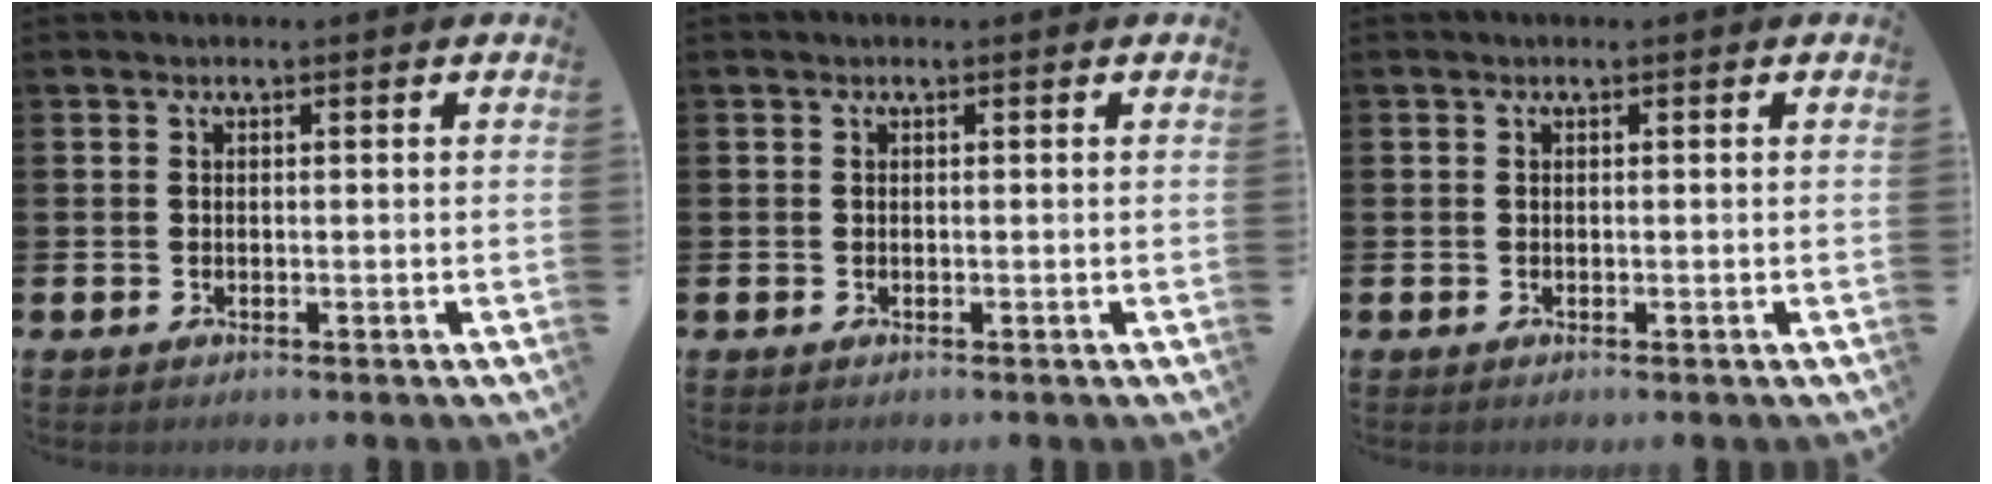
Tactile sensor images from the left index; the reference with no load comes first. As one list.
[{"total": 0.0}, {"total": 0.0}]